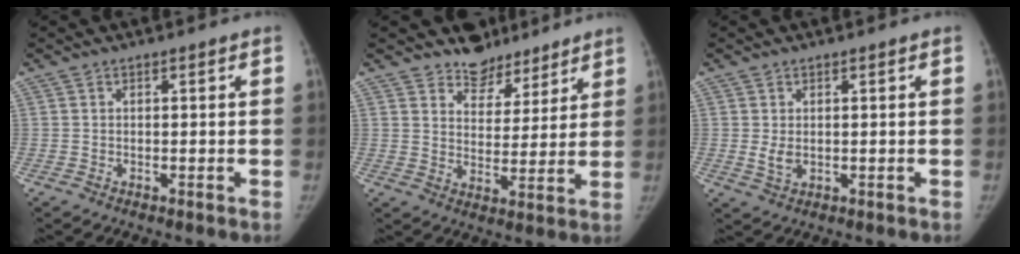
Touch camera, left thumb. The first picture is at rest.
{"total": 7.9, "force": [6.6, 4.3, 0.5], "torque": [0.028, -0.053, 0.113]}
{"total": 2.5, "force": [0.5, 1.5, 1.9], "torque": [-0.030, -0.009, 0.016]}